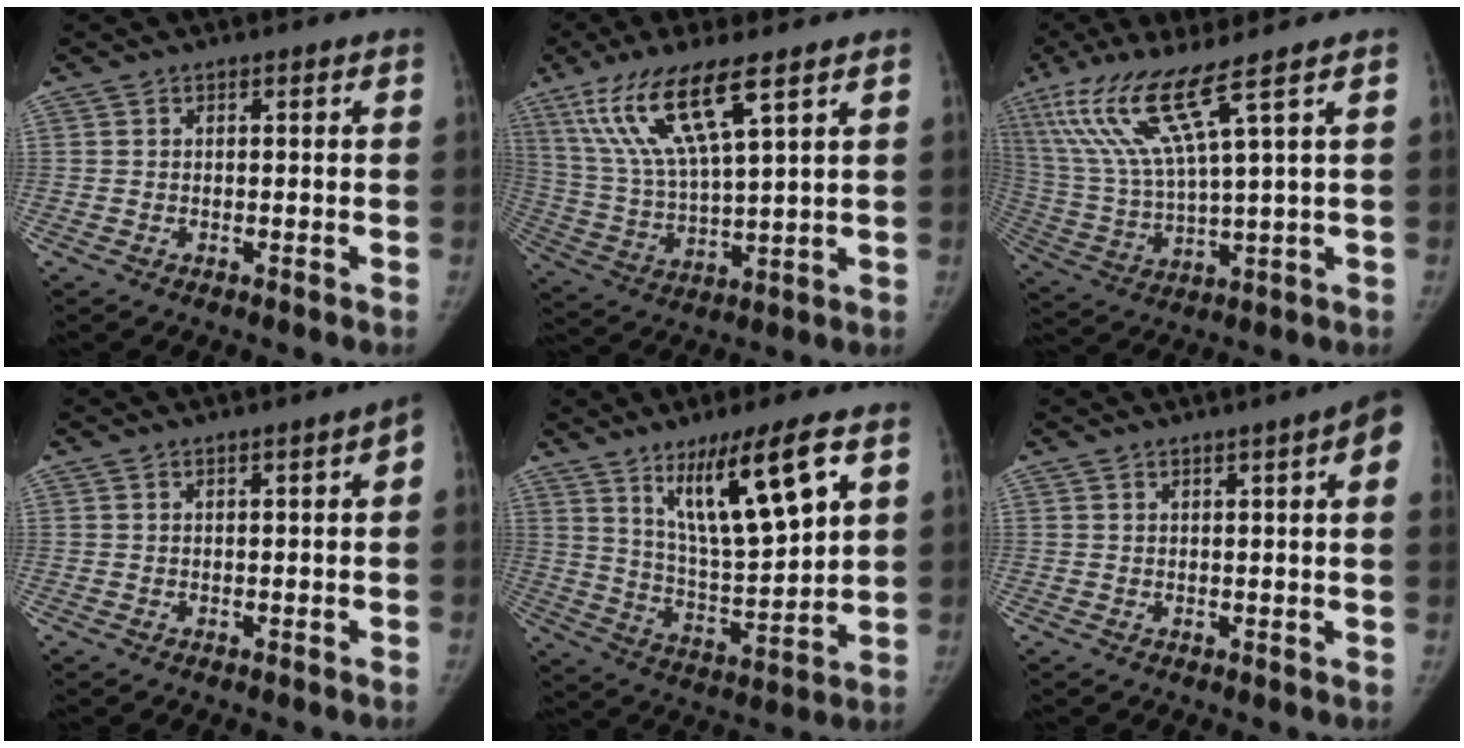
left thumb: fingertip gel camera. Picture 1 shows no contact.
{"total": 15.7, "force": [8.6, 3.3, 12.7], "torque": [-0.267, -0.031, 0.175]}
{"total": 14.1, "force": [7.9, 0.3, 11.7], "torque": [-0.263, -0.035, 0.163]}
{"total": 2.5, "force": [0.2, 0.5, 2.5], "torque": [-0.027, 0.010, -0.001]}
{"total": 16.6, "force": [8.0, 3.4, 14.1], "torque": [-0.232, -0.043, 0.149]}
{"total": 7.4, "force": [2.9, 0.4, 6.8], "torque": [-0.075, 0.003, 0.028]}